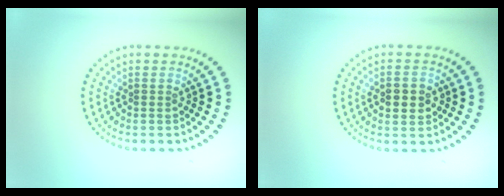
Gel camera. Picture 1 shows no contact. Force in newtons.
{"total": 2.6, "press": 2.6, "slide": 0.2}